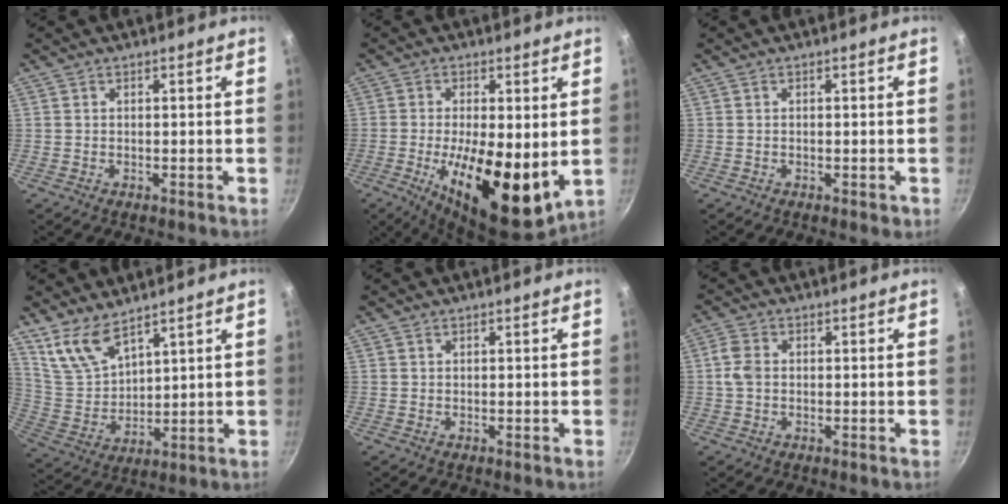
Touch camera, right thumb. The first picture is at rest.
{"total": 17.3, "force": [-2.1, 7.0, 15.7], "torque": [-0.236, -0.015, -0.024]}
{"total": 0.8, "force": [-0.3, 0.5, 0.6], "torque": [-0.006, 0.001, -0.004]}
{"total": 9.0, "force": [6.9, 3.6, 4.5], "torque": [-0.078, -0.049, 0.156]}
{"total": 0.0}
{"total": 3.8, "force": [0.1, 2.7, 2.6], "torque": [-0.056, 0.008, -0.003]}